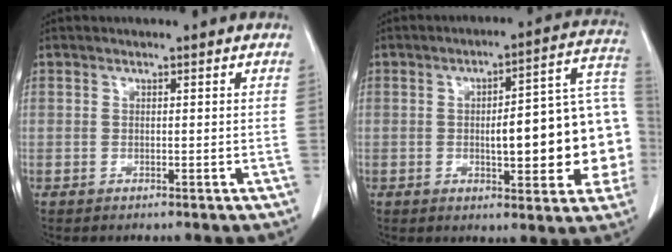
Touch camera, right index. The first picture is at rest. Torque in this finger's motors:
{"motor_torque": [1.79, -0.35, 0.48, 0.14]}